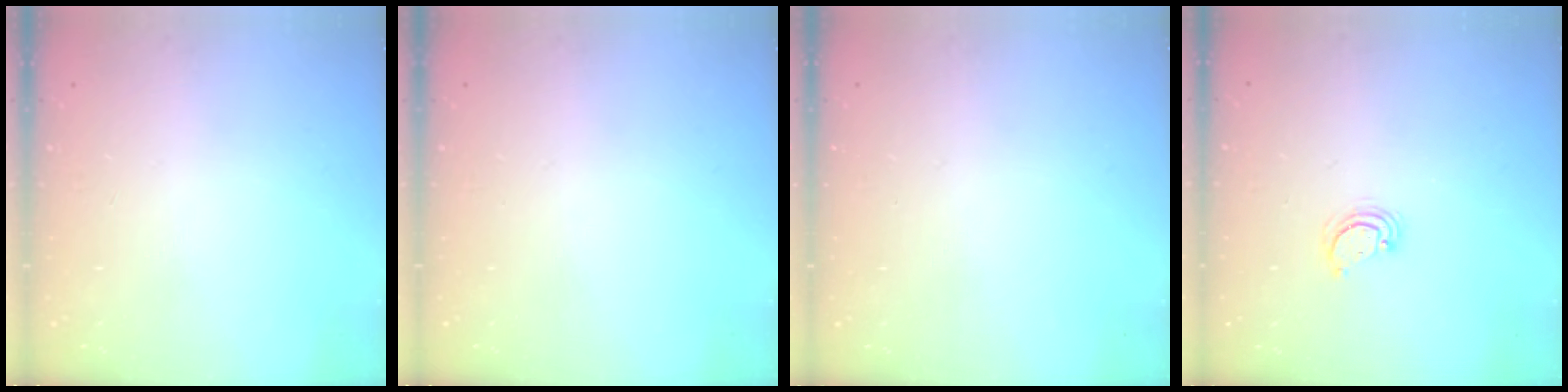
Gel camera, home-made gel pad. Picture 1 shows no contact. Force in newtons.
{"total": 0.0}
{"total": 0.0}
{"total": 3.2, "press": 3.2, "slide": 0.3}